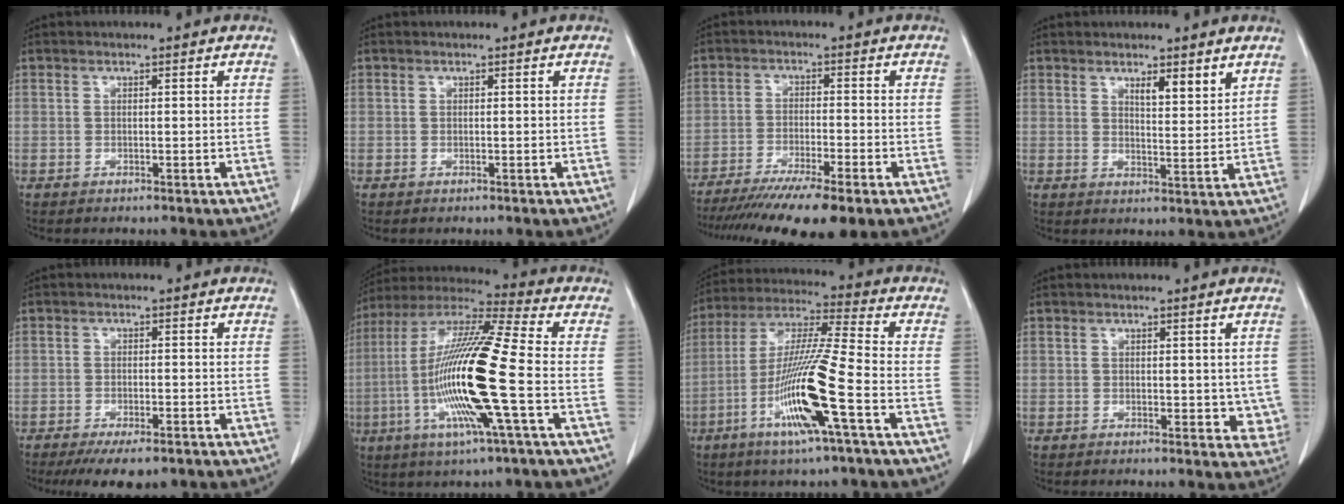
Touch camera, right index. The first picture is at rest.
{"total": 0.0}
{"total": 13.3, "force": [-10.2, 1.1, 8.6], "torque": [-0.139, -0.029, -0.164]}
{"total": 4.1, "force": [2.9, 0.7, 2.7], "torque": [-0.045, -0.009, 0.048]}
{"total": 6.8, "force": [-5.1, 2.5, 3.8], "torque": [-0.047, -0.006, -0.075]}
{"total": 19.4, "force": [-3.9, 0.4, 19.0], "torque": [-0.389, -0.011, -0.085]}
{"total": 15.5, "force": [-5.8, -0.4, 14.3], "torque": [-0.291, -0.016, -0.114]}
{"total": 3.5, "force": [0.6, 2.2, 2.6], "torque": [-0.009, -0.007, 0.008]}